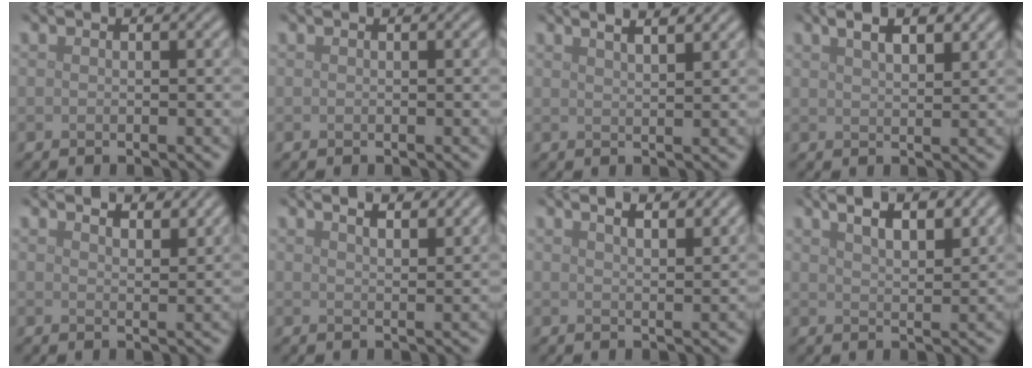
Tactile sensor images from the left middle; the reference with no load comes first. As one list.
[{"total": 0.0}, {"total": 5.0, "force": [3.4, 2.0, 3.1], "torque": [-0.015, 0.039, 0.013]}, {"total": 4.4, "force": [2.8, 1.6, 3.0], "torque": [-0.035, 0.014, 0.030]}, {"total": 4.3, "force": [3.6, 1.1, 1.9], "torque": [-0.017, 0.006, 0.034]}, {"total": 5.4, "force": [3.9, 2.1, 3.2], "torque": [-0.025, 0.029, 0.023]}, {"total": 6.0, "force": [4.1, 2.3, 3.6], "torque": [-0.029, 0.035, 0.026]}, {"total": 6.6, "force": [4.4, 2.5, 4.2], "torque": [-0.038, 0.025, 0.043]}]